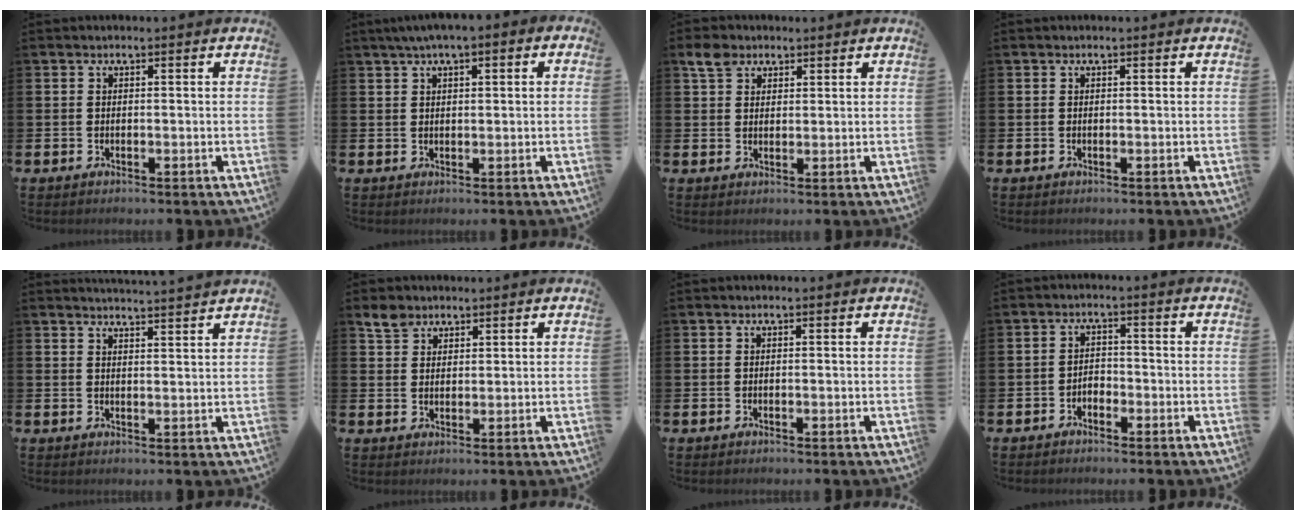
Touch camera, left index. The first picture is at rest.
{"total": 2.6, "force": [1.5, 0.9, 2.0], "torque": [-0.039, 0.005, 0.025]}
{"total": 3.8, "force": [2.8, 2.3, 0.9], "torque": [-0.013, 0.000, 0.050]}
{"total": 0.0}
{"total": 3.6, "force": [3.6, -0.5, 0.0], "torque": [-0.007, -0.024, 0.065]}
{"total": 3.4, "force": [2.9, 1.8, 0.6], "torque": [-0.012, -0.003, 0.052]}
{"total": 0.0}
{"total": 1.7, "force": [-1.4, 0.8, 0.2], "torque": [-0.009, 0.003, -0.031]}